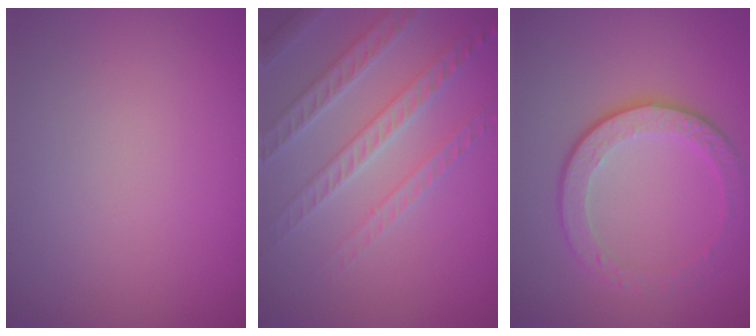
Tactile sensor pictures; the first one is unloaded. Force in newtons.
{"total": 3.9, "press": 3.8, "slide": 1.0}
{"total": 4.3, "press": 3.0, "slide": 3.1}